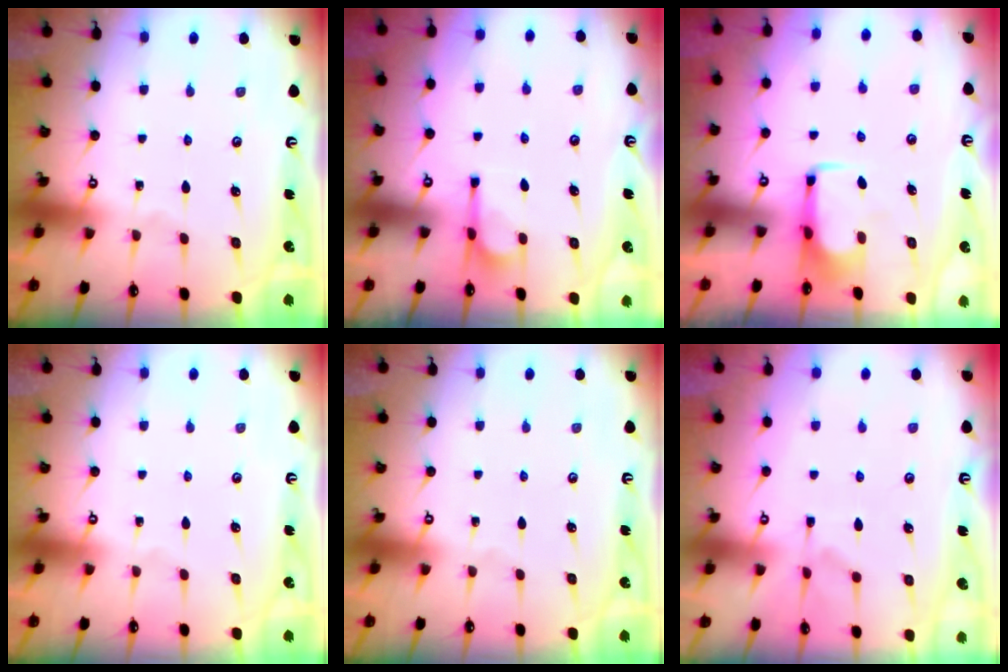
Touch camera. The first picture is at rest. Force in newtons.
{"total": 4.5, "press": 4.5, "slide": 0.7}
{"total": 2.1, "press": 2.1, "slide": 0.4}
{"total": 0.0}
{"total": 0.0}
{"total": 2.1, "press": 1.9, "slide": 1.0}